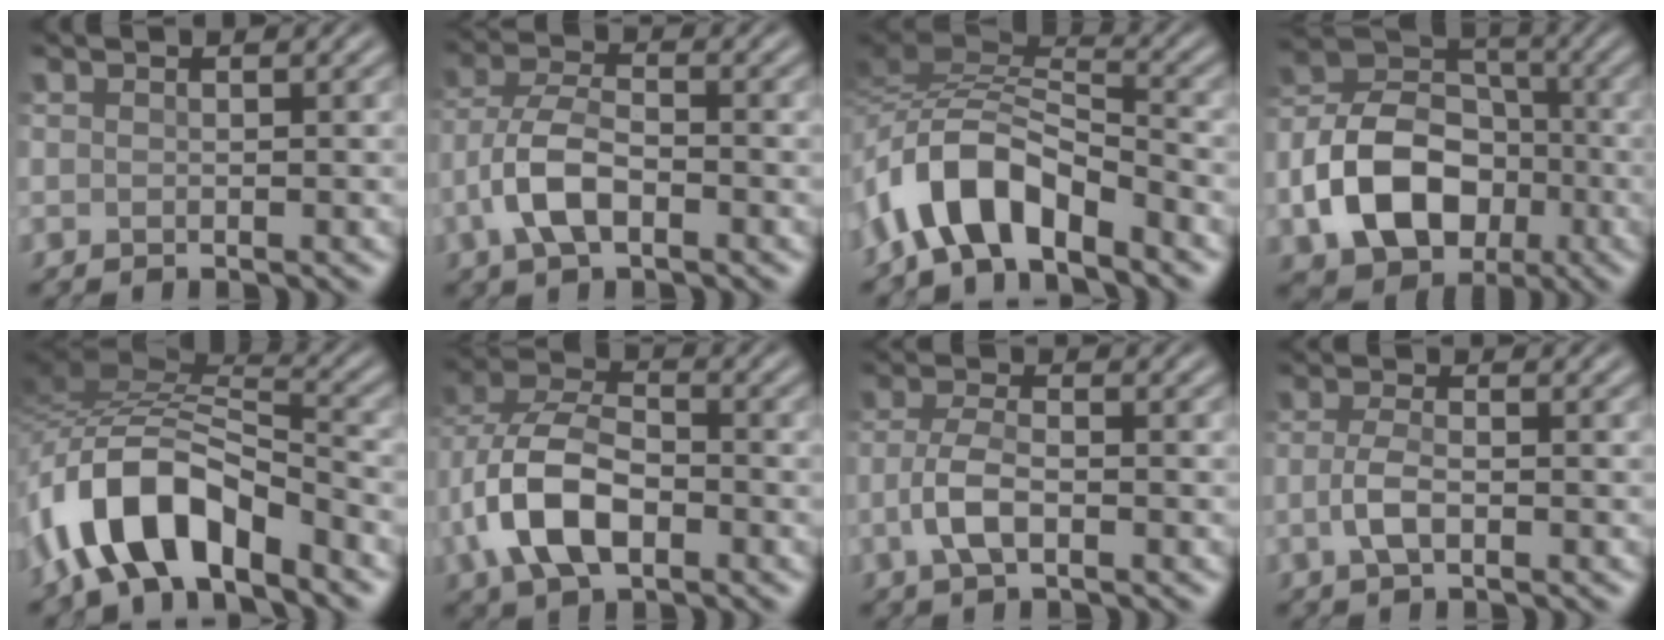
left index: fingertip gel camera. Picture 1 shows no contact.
{"total": 5.1, "force": [-1.9, 2.5, 4.0], "torque": [-0.084, 0.005, -0.046]}
{"total": 7.8, "force": [-5.1, 3.1, 4.9], "torque": [-0.080, 0.006, -0.109]}
{"total": 9.7, "force": [-3.1, 7.1, 6.0], "torque": [-0.107, 0.006, -0.065]}
{"total": 11.0, "force": [-6.0, 4.7, 7.9], "torque": [-0.144, 0.015, -0.123]}
{"total": 8.7, "force": [-2.4, 5.2, 6.5], "torque": [-0.144, 0.007, -0.056]}
{"total": 3.4, "force": [-1.0, 1.4, 2.9], "torque": [-0.065, -0.001, -0.025]}
{"total": 2.6, "force": [-0.6, 1.1, 2.3], "torque": [-0.051, -0.001, -0.016]}